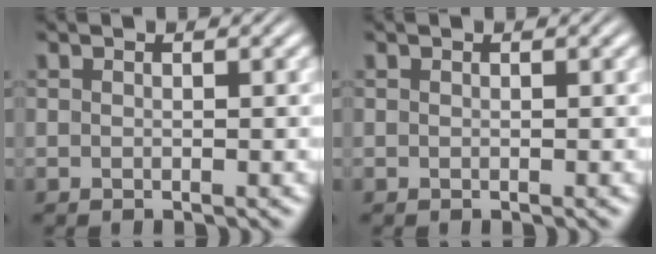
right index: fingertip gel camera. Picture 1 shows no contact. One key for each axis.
{"total": 0.0}